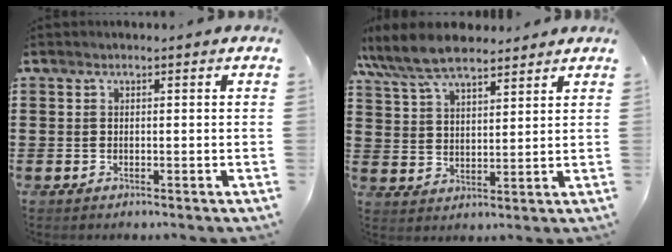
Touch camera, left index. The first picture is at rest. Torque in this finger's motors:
{"motor_torque": [1.56, -0.58, 1.05, 0.21]}